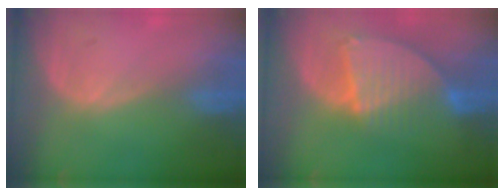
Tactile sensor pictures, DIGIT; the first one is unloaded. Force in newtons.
{"total": 8.7, "press": 7.5, "slide": 4.4}